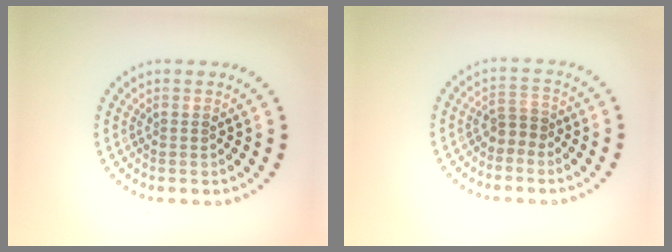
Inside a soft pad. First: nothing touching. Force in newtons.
{"total": 1.6, "press": 1.4, "slide": 0.8}